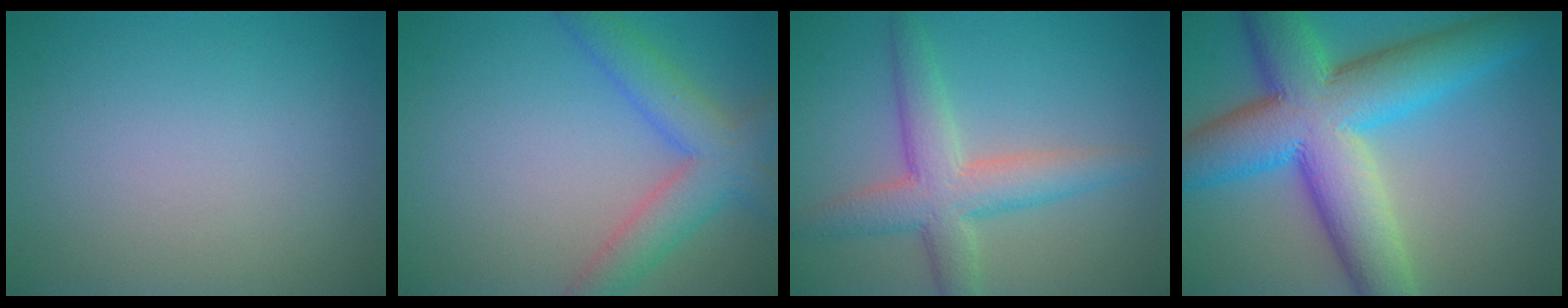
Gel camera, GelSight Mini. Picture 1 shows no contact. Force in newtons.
{"total": 5.4, "press": 5.4, "slide": 0.2}
{"total": 5.3, "press": 5.3, "slide": 0.3}
{"total": 13.1, "press": 13.1, "slide": 0.4}